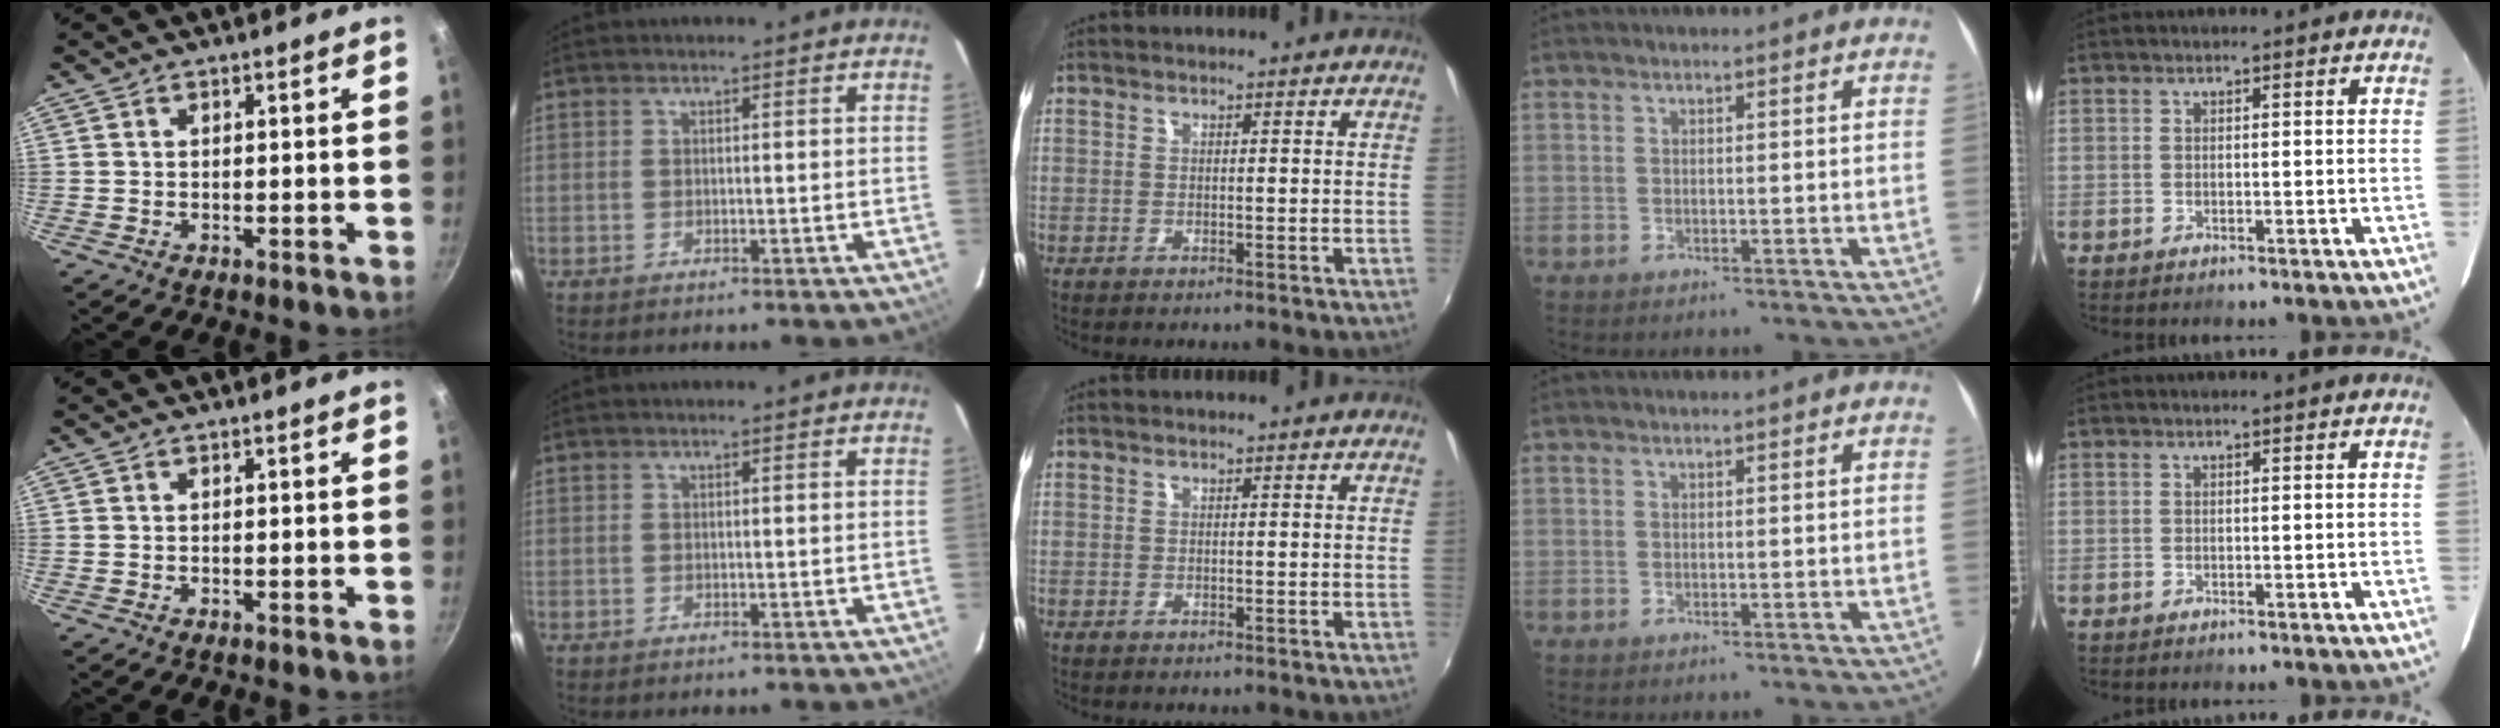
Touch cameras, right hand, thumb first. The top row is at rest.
{}